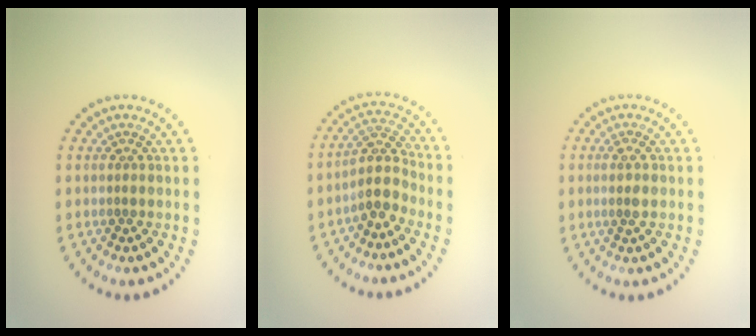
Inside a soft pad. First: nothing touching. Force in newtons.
{"total": 3.1, "press": 2.4, "slide": 2.0}
{"total": 1.1, "press": 0.9, "slide": 0.7}